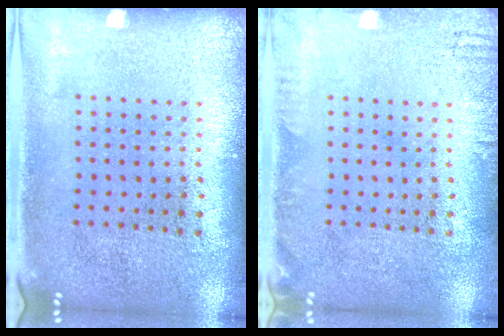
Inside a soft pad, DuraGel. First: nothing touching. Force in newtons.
{"total": 1.5, "press": 1.5, "slide": 0.2}